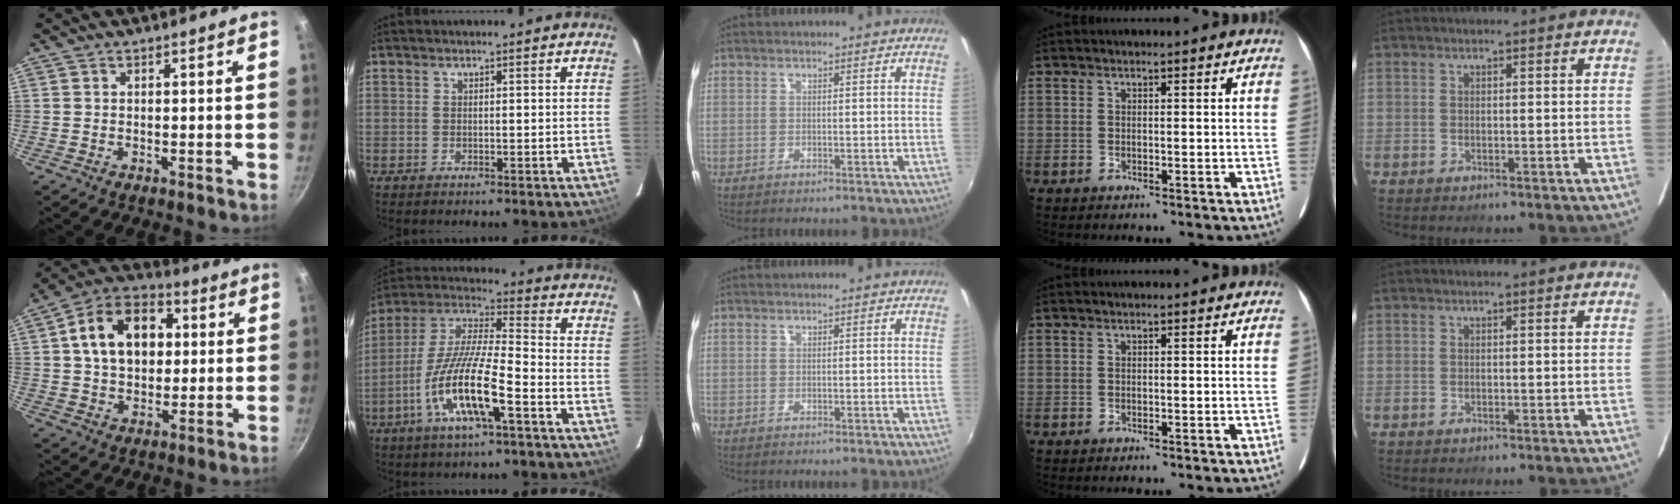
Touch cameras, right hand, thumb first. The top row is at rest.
{"thumb": {"total": 16.0, "force": [3.1, 11.3, 10.8], "torque": [-0.149, 0.022, 0.038]}, "index": {"total": 15.4, "force": [-6.8, 2.5, 13.6], "torque": [-0.273, -0.011, -0.137]}}